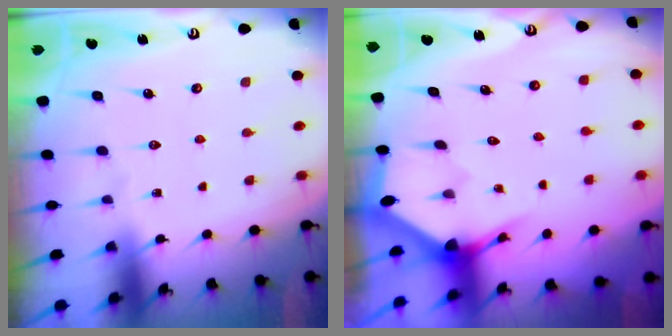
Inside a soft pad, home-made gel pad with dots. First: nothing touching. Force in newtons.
{"total": 3.1, "press": 3.1, "slide": 0.1}